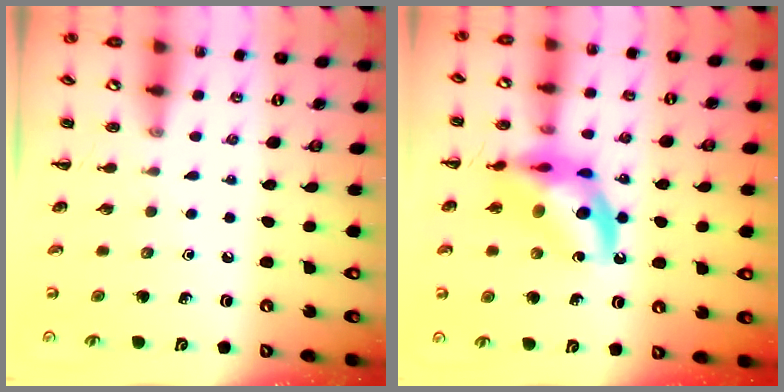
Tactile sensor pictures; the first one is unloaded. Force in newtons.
{"total": 16.5, "press": 16.0, "slide": 3.7}